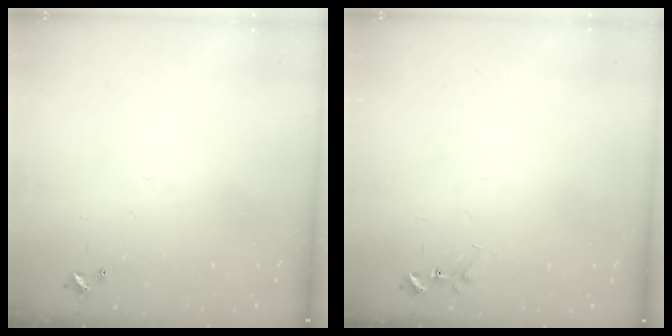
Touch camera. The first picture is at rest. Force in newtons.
{"total": 7.1, "press": 7.0, "slide": 0.5}